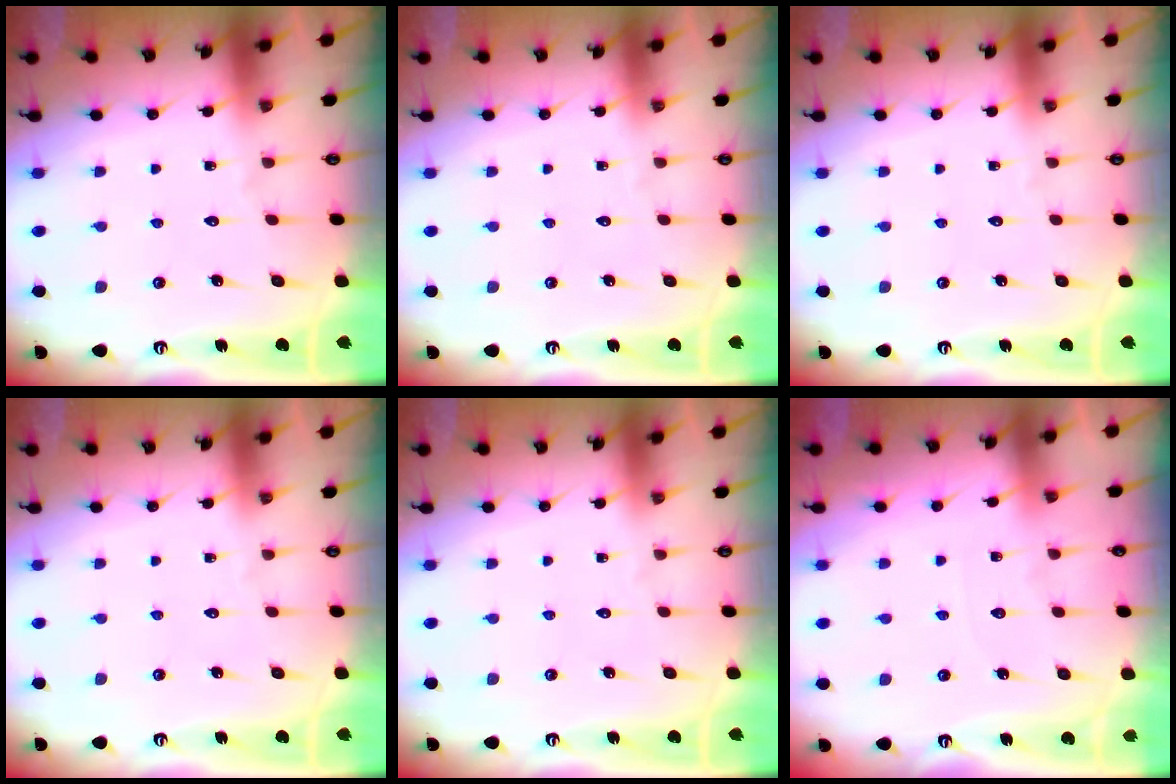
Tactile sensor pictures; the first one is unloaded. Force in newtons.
{"total": 0.0}
{"total": 0.0}
{"total": 0.0}
{"total": 0.0}
{"total": 3.4, "press": 3.4, "slide": 0.5}